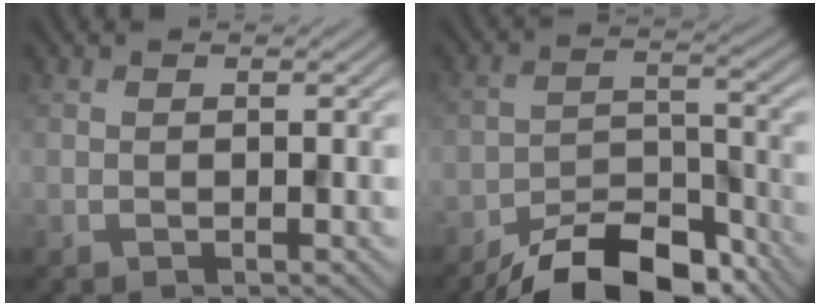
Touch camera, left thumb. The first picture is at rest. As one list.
[{"total": 12.6, "force": [-10.2, 4.6, 5.9], "torque": [-0.090, -0.017, -0.169]}]